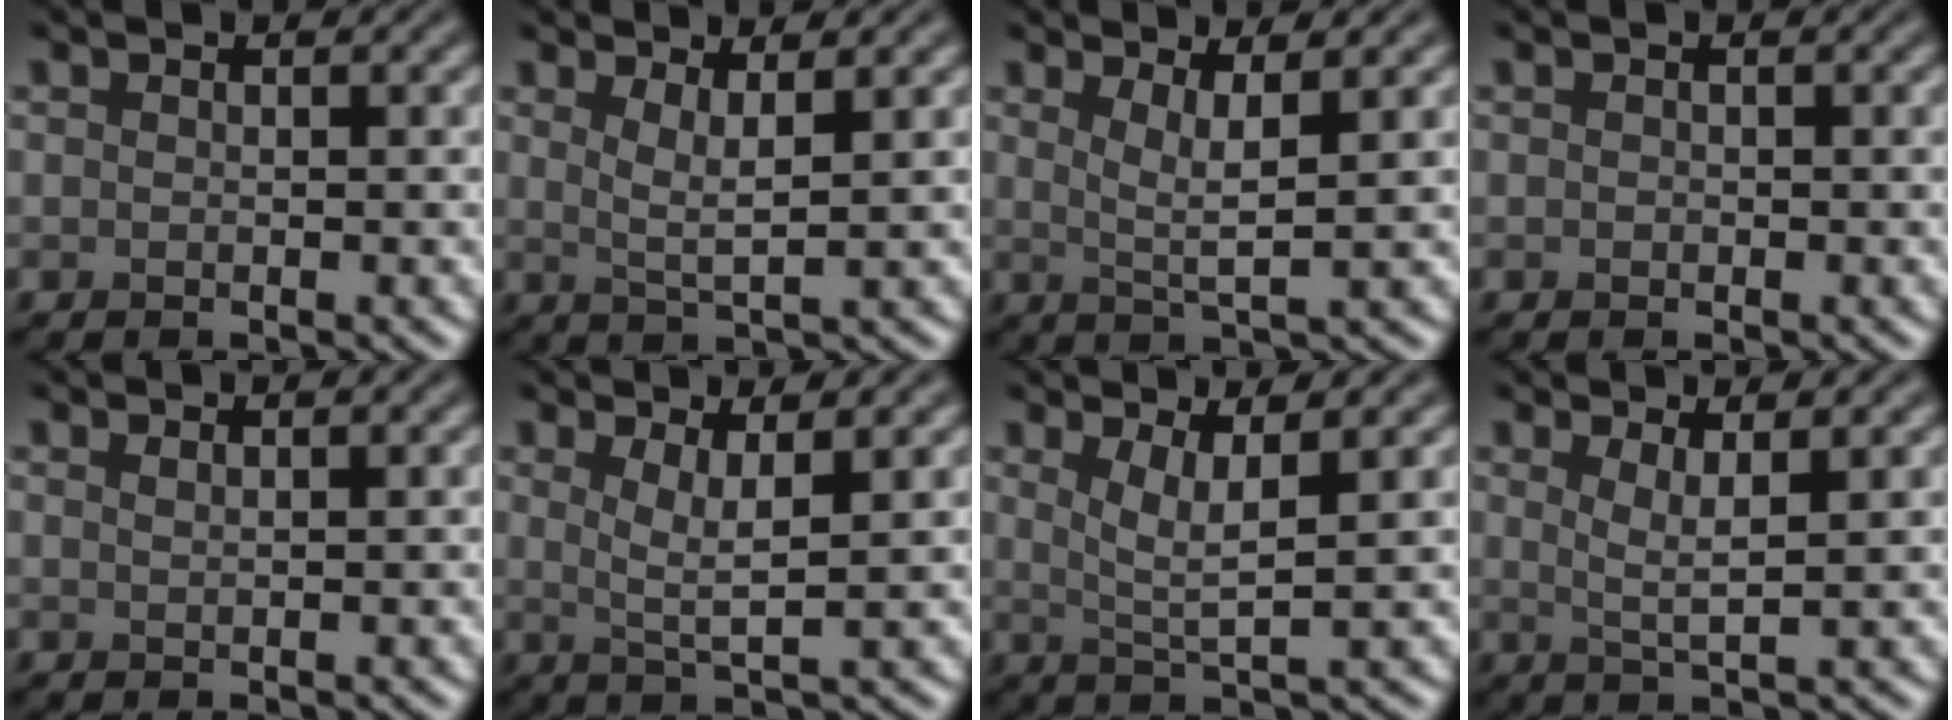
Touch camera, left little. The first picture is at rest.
{"total": 2.5, "force": [1.3, 0.5, 2.1], "torque": [-0.032, -0.007, 0.022]}
{"total": 2.9, "force": [1.3, 0.5, 2.6], "torque": [-0.042, -0.007, 0.024]}
{"total": 0.0}
{"total": 0.7, "force": [0.5, 0.2, 0.4], "torque": [-0.003, 0.000, 0.009]}
{"total": 2.9, "force": [1.2, 0.5, 2.6], "torque": [-0.044, -0.007, 0.023]}
{"total": 3.3, "force": [1.4, 0.6, 2.9], "torque": [-0.051, -0.007, 0.028]}
{"total": 2.4, "force": [1.1, 0.5, 2.1], "torque": [-0.034, -0.006, 0.020]}